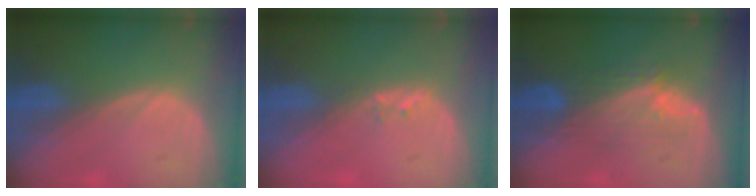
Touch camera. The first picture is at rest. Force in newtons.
{"total": 1.4, "press": 1.3, "slide": 0.7}
{"total": 5.5, "press": 5.4, "slide": 0.7}